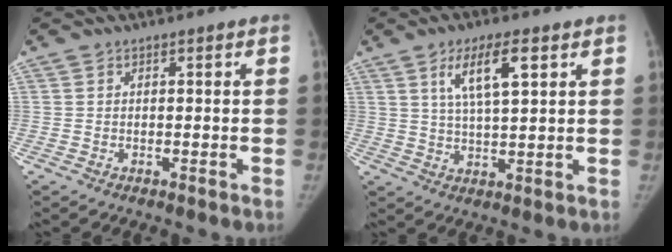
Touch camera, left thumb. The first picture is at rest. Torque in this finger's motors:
{"motor_torque": [0.47, 0.41, 0.80, -0.67, 0.12]}